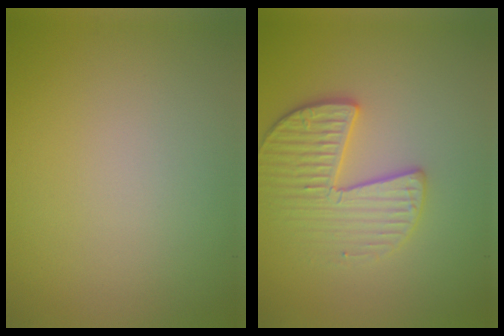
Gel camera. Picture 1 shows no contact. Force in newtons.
{"total": 3.5, "press": 3.3, "slide": 1.2}